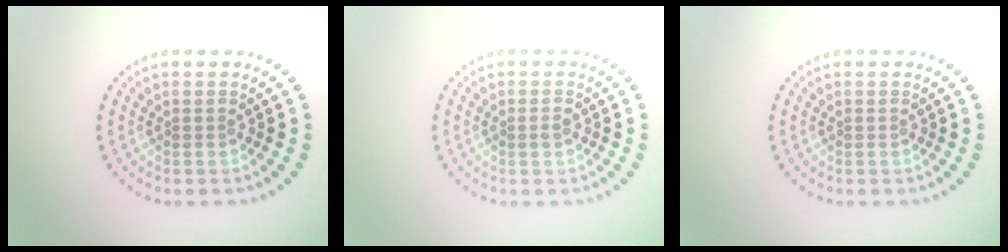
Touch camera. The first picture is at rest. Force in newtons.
{"total": 0.9, "press": 0.9, "slide": 0.0}
{"total": 0.0}